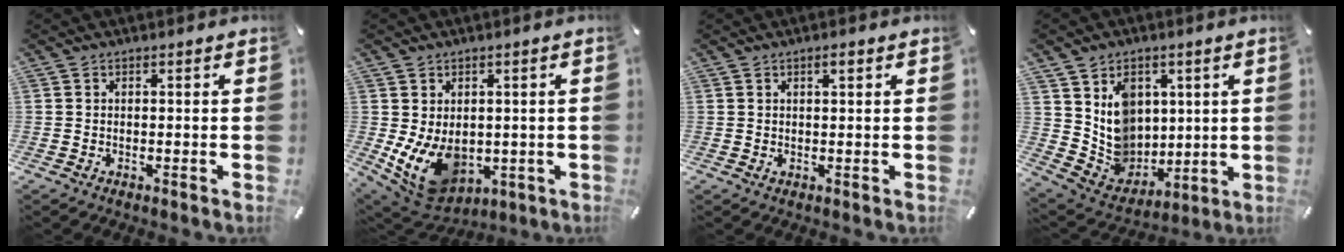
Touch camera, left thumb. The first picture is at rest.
{"total": 11.2, "force": [-1.7, 8.6, 6.9], "torque": [-0.128, -0.006, -0.022]}
{"total": 1.8, "force": [0.6, 0.6, 1.5], "torque": [-0.030, 0.002, 0.009]}
{"total": 11.3, "force": [3.4, 10.3, 3.1], "torque": [-0.064, -0.027, 0.081]}